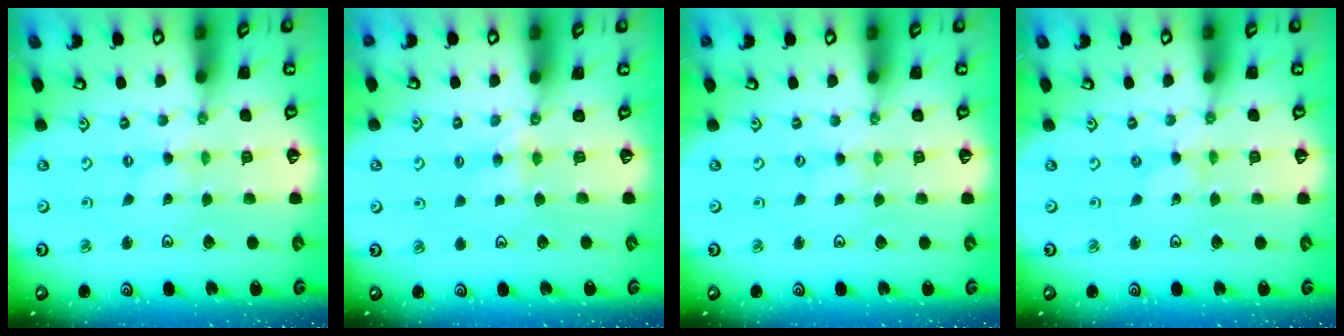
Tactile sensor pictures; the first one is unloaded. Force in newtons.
{"total": 3.7, "press": 3.7, "slide": 0.3}
{"total": 0.0}
{"total": 0.0}